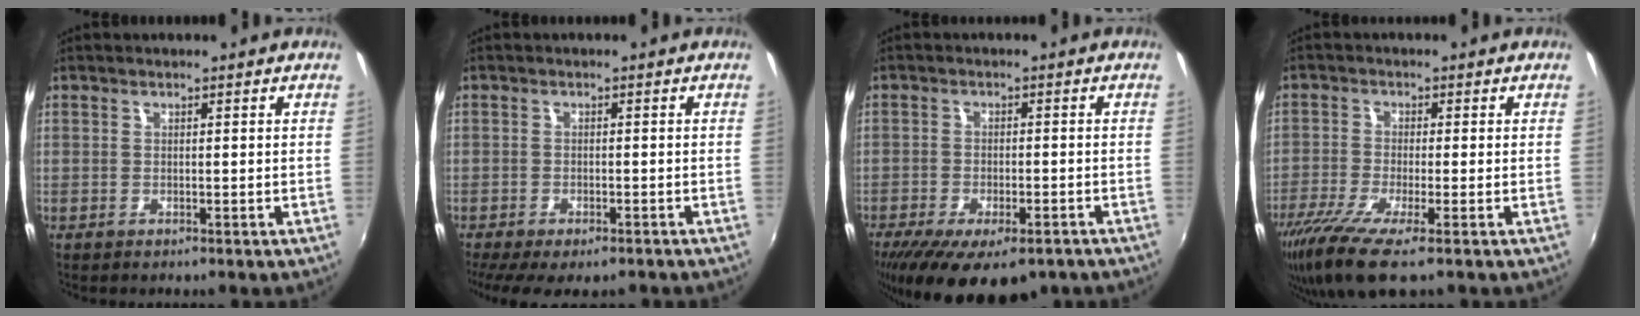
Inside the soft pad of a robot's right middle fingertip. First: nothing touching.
{"total": 9.3, "force": [-6.9, 3.2, 5.4], "torque": [-0.122, -0.042, -0.107]}
{"total": 15.6, "force": [-10.6, 6.1, 9.7], "torque": [-0.197, -0.051, -0.154]}
{"total": 9.3, "force": [-6.1, 1.0, 7.0], "torque": [-0.162, -0.042, -0.114]}